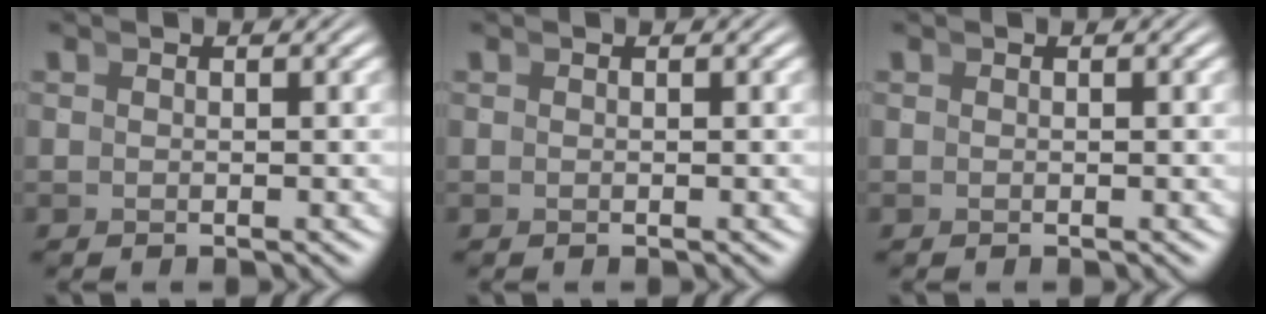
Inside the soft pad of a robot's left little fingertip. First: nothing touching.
{"total": 0.0}
{"total": 0.0}